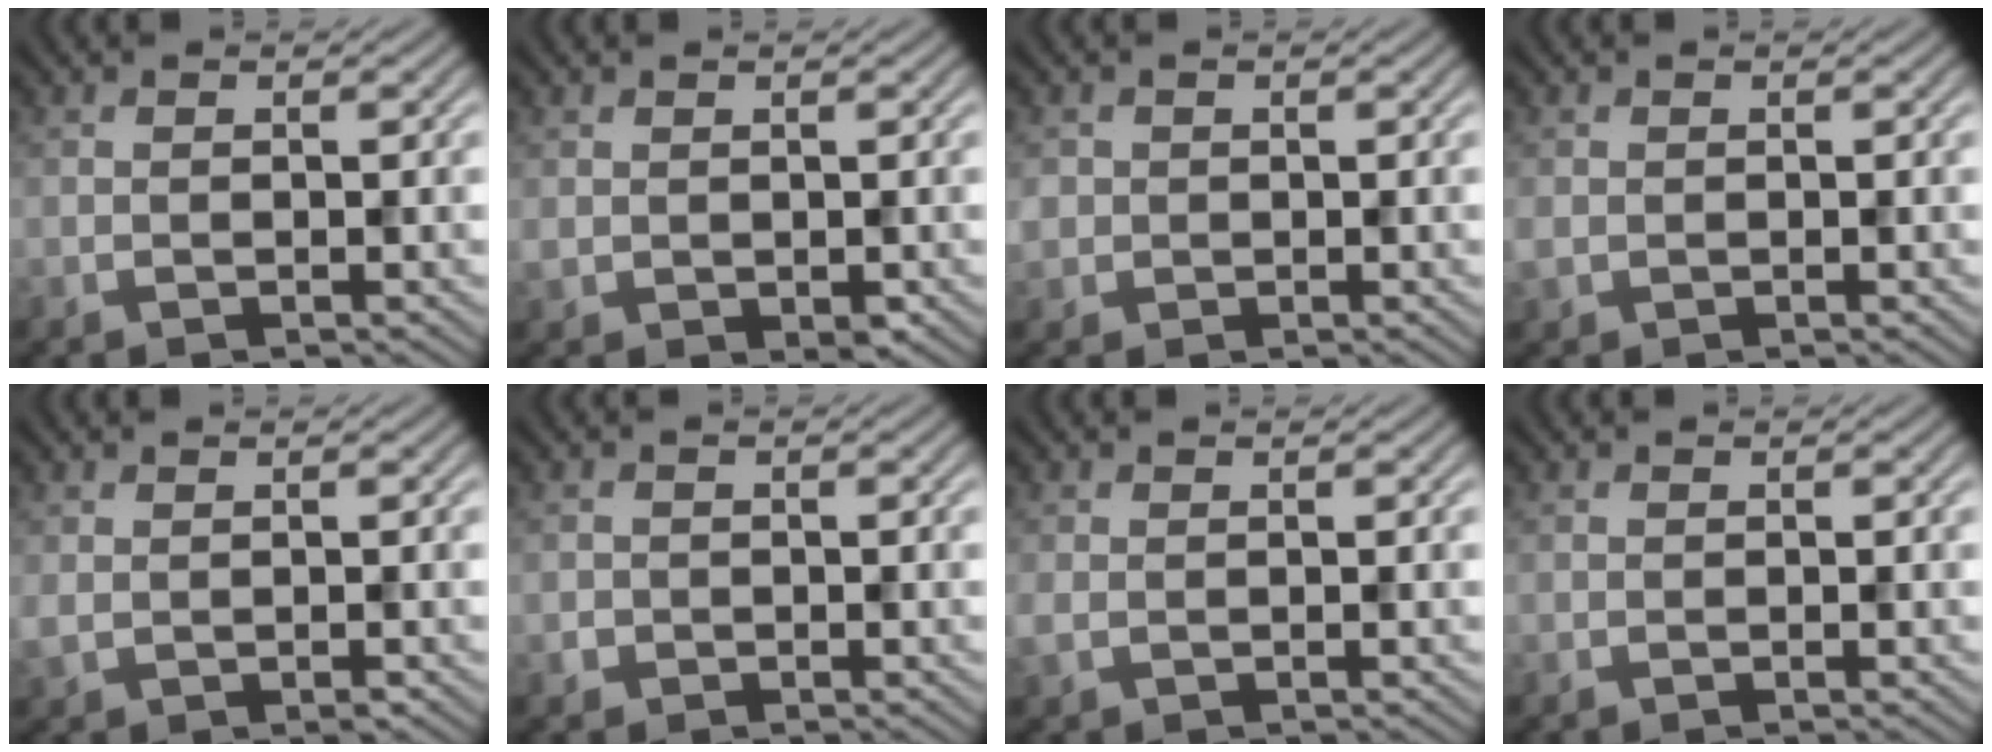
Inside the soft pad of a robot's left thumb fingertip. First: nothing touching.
{"total": 1.7, "force": [0.1, 1.2, 1.1], "torque": [-0.028, -0.008, 0.009]}
{"total": 1.8, "force": [0.1, 1.8, 0.2], "torque": [-0.008, -0.004, 0.001]}
{"total": 1.2, "force": [0.0, 1.1, 0.5], "torque": [-0.019, -0.001, 0.001]}
{"total": 1.5, "force": [-0.1, 1.0, 1.1], "torque": [-0.031, -0.007, 0.002]}
{"total": 1.0, "force": [-0.4, 1.0, 0.1], "torque": [0.001, -0.005, -0.011]}
{"total": 1.2, "force": [-0.1, 0.7, 0.9], "torque": [-0.029, -0.003, -0.001]}
{"total": 0.0}